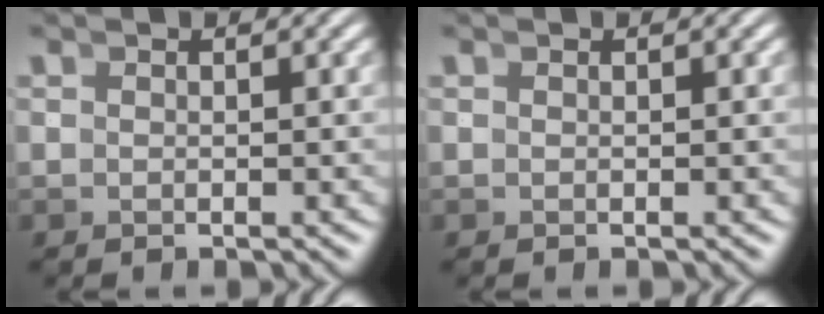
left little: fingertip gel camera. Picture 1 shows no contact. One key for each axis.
{"total": 0.0}